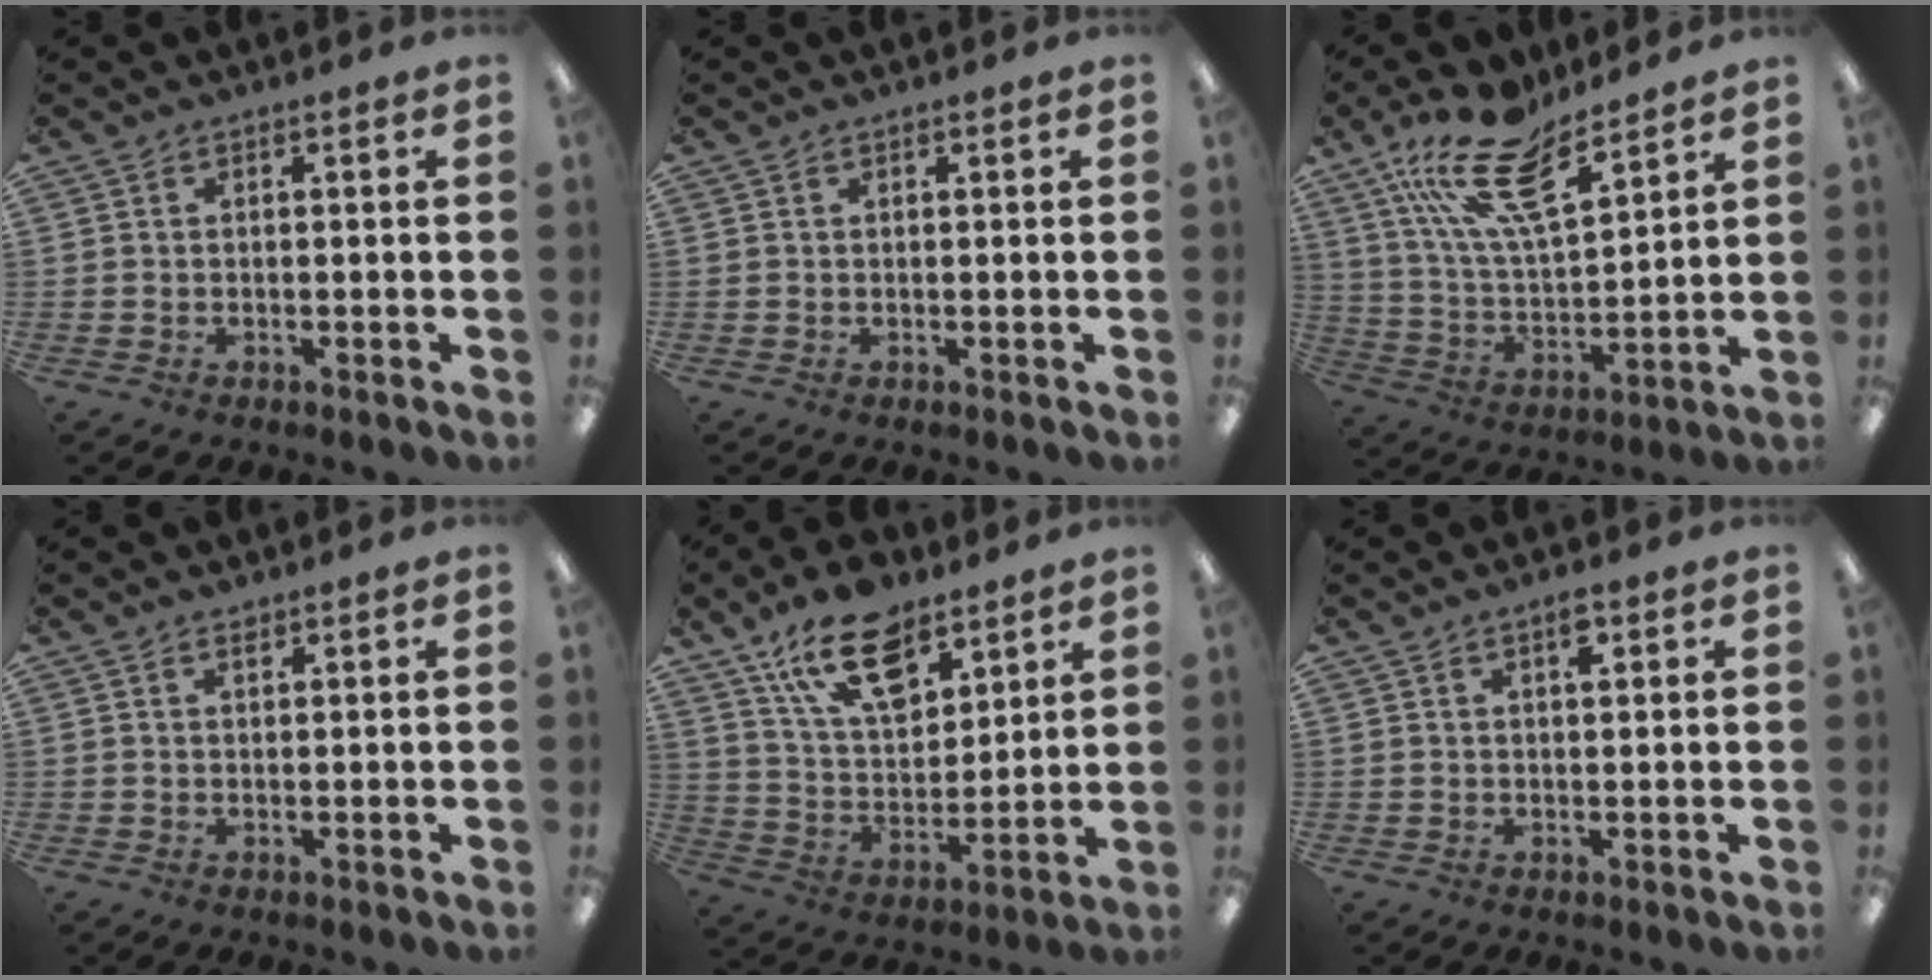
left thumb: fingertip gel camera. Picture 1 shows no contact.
{"total": 0.5, "force": [0.4, 0.2, 0.3], "torque": [-0.007, 0.002, 0.007]}
{"total": 19.3, "force": [13.3, 7.0, 12.2], "torque": [-0.229, -0.067, 0.234]}
{"total": 1.5, "force": [1.3, 0.4, 0.5], "torque": [-0.013, -0.002, 0.025]}
{"total": 16.8, "force": [11.0, 8.5, 9.5], "torque": [-0.172, -0.046, 0.199]}
{"total": 3.2, "force": [2.0, 1.0, 2.2], "torque": [-0.033, -0.003, 0.030]}